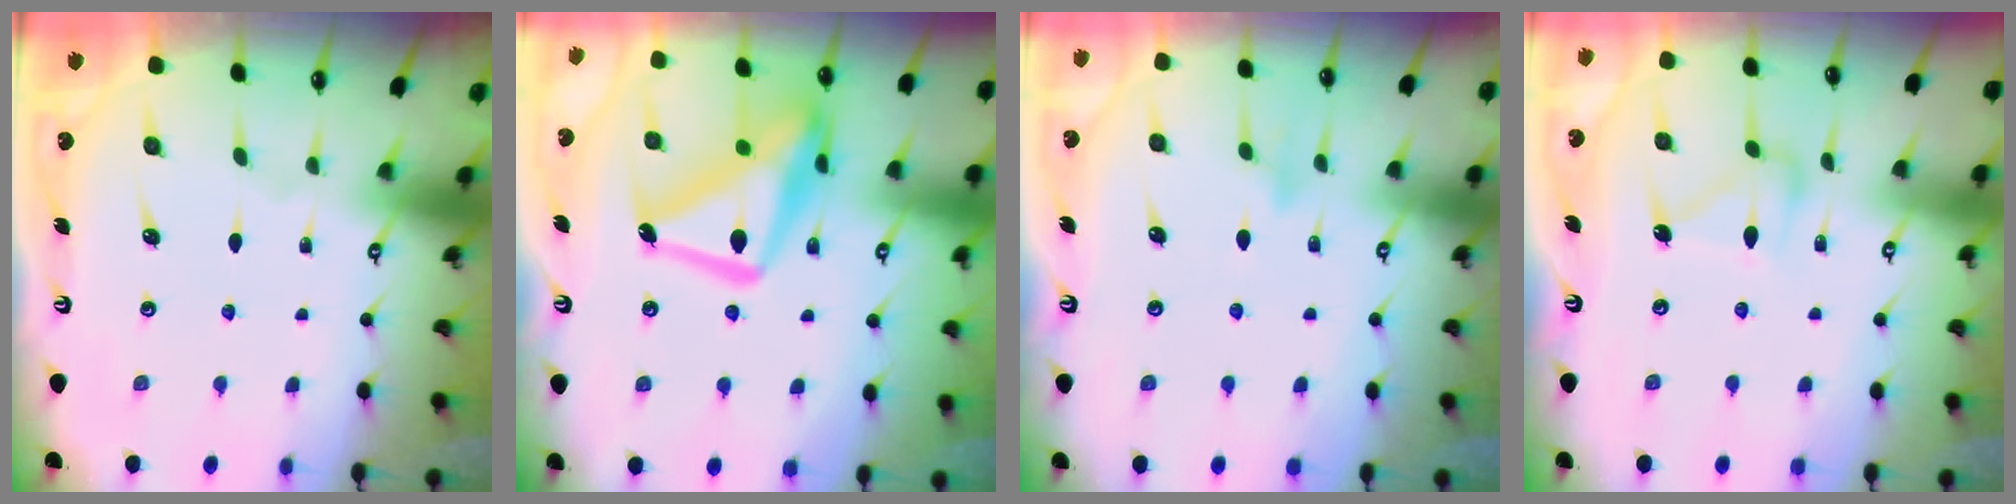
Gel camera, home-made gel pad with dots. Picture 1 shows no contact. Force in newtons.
{"total": 16.6, "press": 16.5, "slide": 1.6}
{"total": 7.7, "press": 7.7, "slide": 0.8}
{"total": 10.3, "press": 10.3, "slide": 0.6}